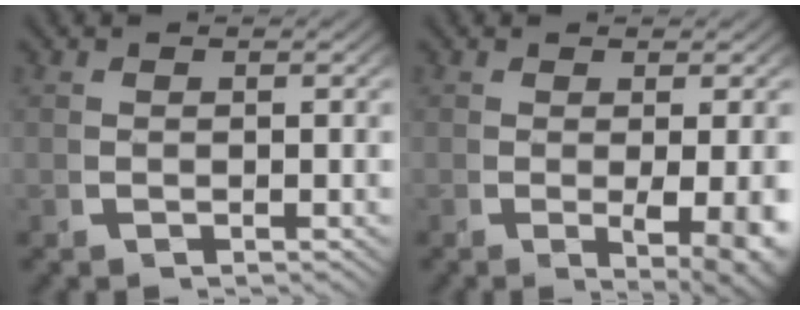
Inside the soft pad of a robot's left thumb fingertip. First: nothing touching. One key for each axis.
{"total": 5.3, "fx": -0.9, "fy": 1.8, "fz": 5.0, "tx": -0.077, "ty": -0.023, "tz": -0.003}